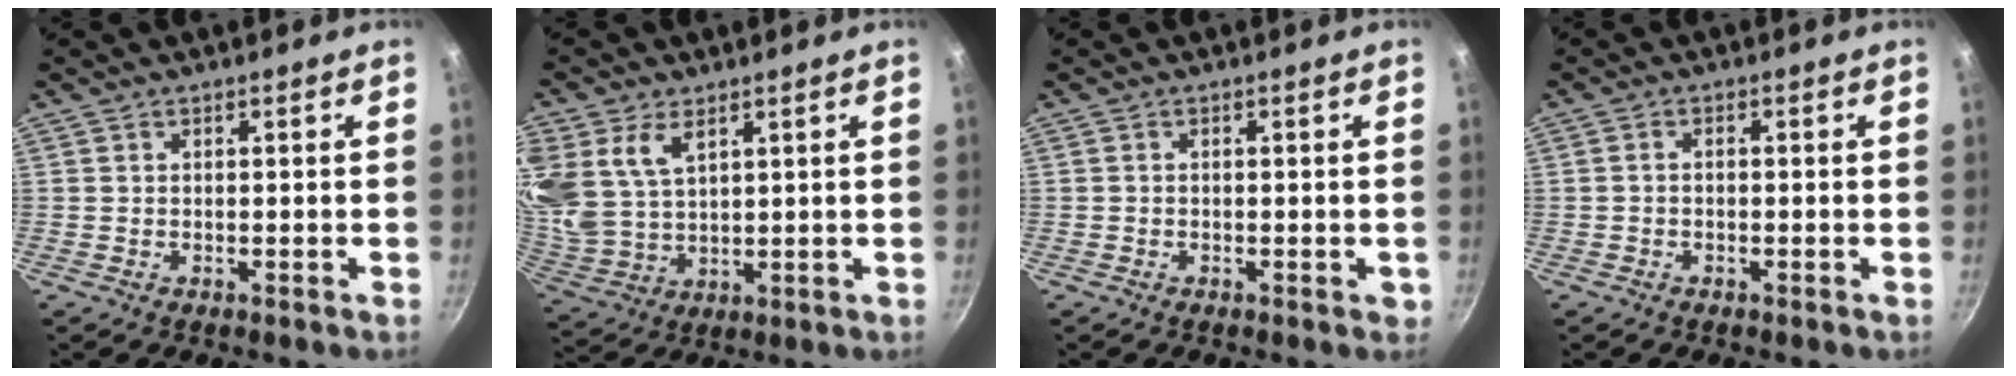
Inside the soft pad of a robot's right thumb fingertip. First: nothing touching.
{"total": 13.5, "force": [5.9, 8.6, 8.4], "torque": [-0.180, -0.017, 0.132]}
{"total": 1.3, "force": [-0.4, 0.8, 1.0], "torque": [-0.009, 0.002, -0.006]}
{"total": 1.1, "force": [-0.5, 0.6, 0.8], "torque": [-0.017, 0.012, -0.010]}